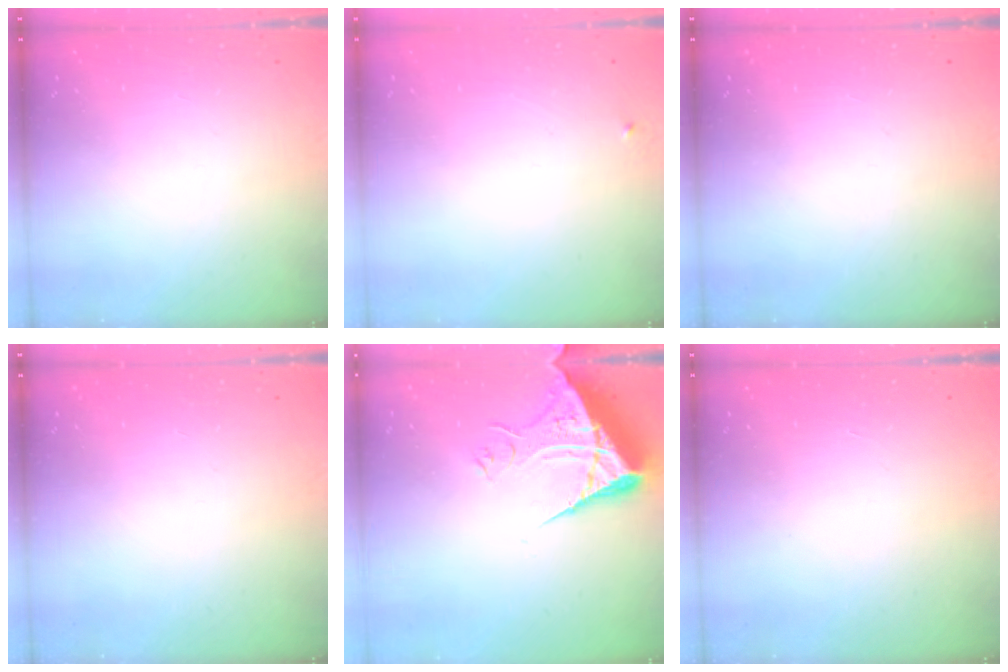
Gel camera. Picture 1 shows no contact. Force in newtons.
{"total": 2.3, "press": 2.3, "slide": 0.2}
{"total": 0.0}
{"total": 0.0}
{"total": 10.6, "press": 10.5, "slide": 1.1}
{"total": 1.5, "press": 1.5, "slide": 0.1}